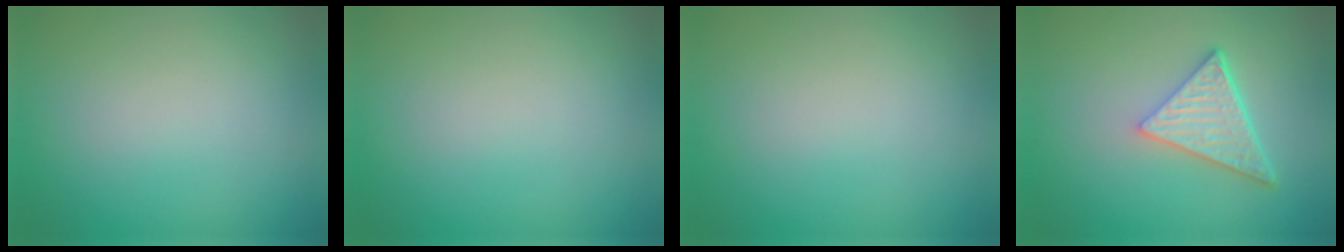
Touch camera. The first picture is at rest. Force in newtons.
{"total": 0.0}
{"total": 0.0}
{"total": 5.0, "press": 3.5, "slide": 3.6}